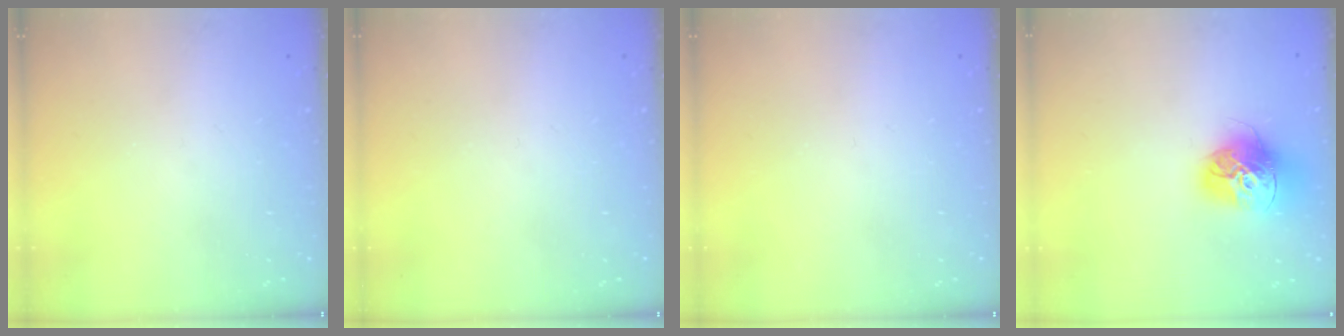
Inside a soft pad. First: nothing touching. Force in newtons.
{"total": 0.0}
{"total": 0.0}
{"total": 15.9, "press": 15.8, "slide": 1.7}